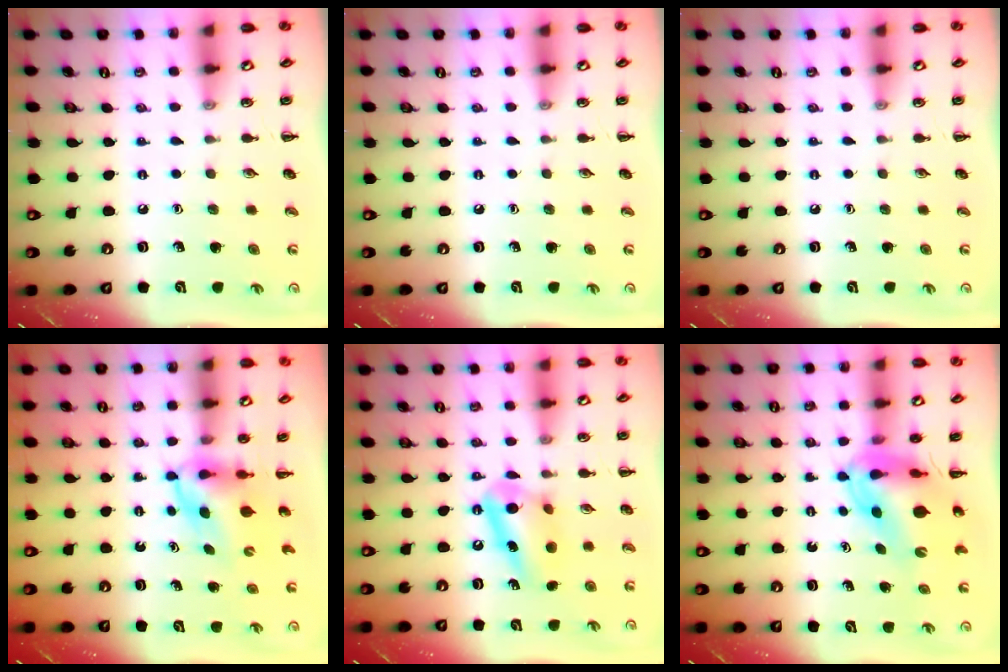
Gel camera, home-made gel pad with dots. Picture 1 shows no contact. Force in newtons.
{"total": 0.0}
{"total": 0.0}
{"total": 5.8, "press": 5.8, "slide": 1.0}
{"total": 10.7, "press": 10.6, "slide": 1.2}
{"total": 10.2, "press": 9.8, "slide": 2.8}